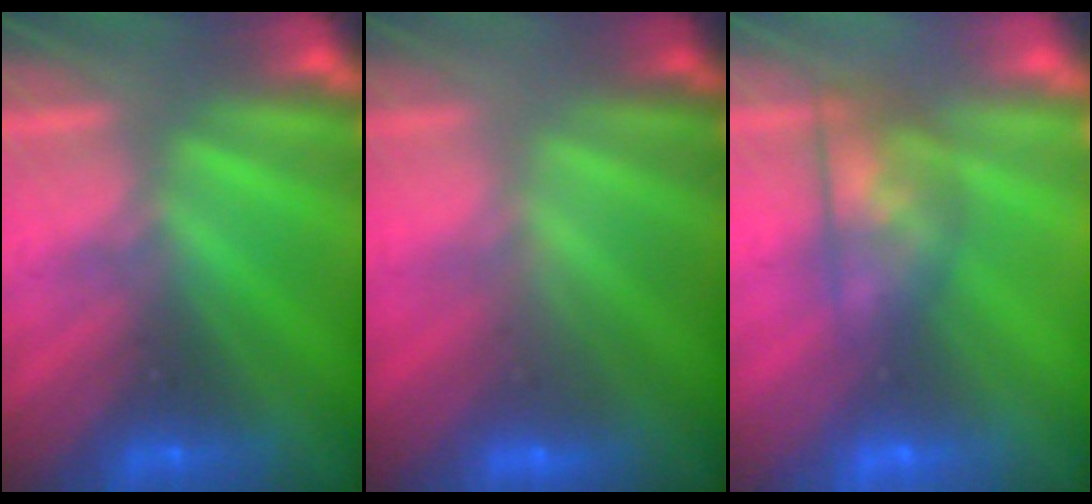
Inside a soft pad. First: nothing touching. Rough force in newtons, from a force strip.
{"total": 2.1}
{"total": 5.8}